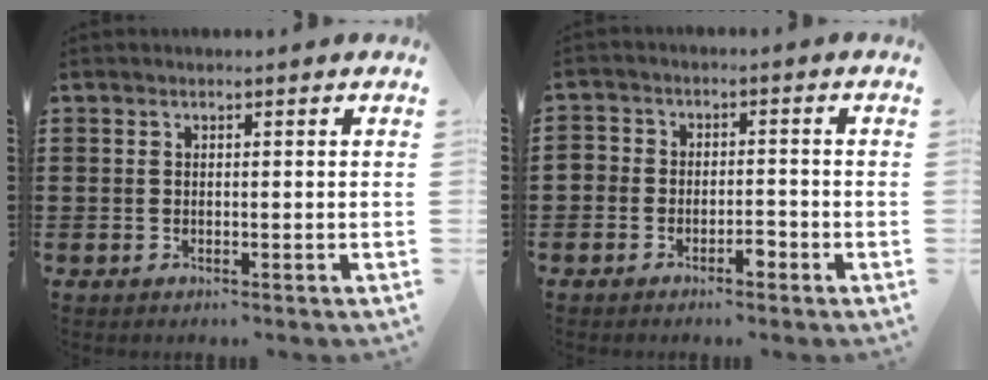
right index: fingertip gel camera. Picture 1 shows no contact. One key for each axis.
{"total": 2.8, "fx": -2.2, "fy": 1.5, "fz": 0.7, "tx": -0.019, "ty": 0.007, "tz": -0.047}